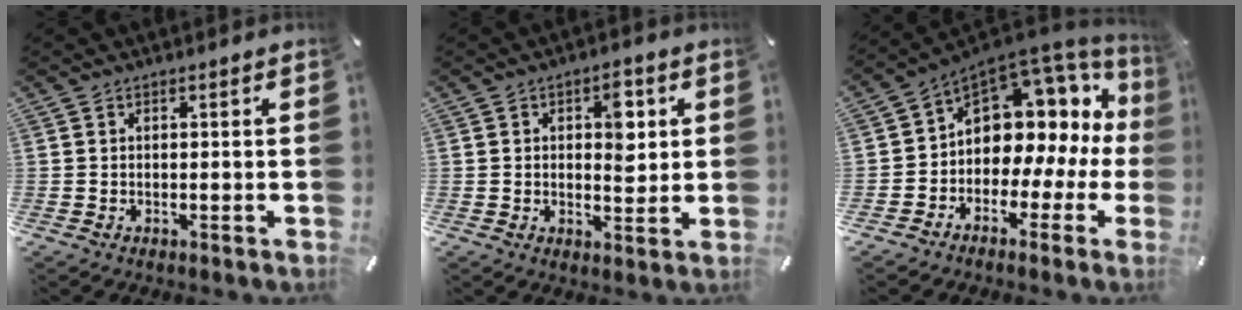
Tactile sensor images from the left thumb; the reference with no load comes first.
{"total": 7.2, "force": [1.7, 4.3, 5.6], "torque": [-0.065, -0.008, 0.022]}
{"total": 9.8, "force": [3.6, 7.9, 4.5], "torque": [-0.062, -0.052, 0.062]}